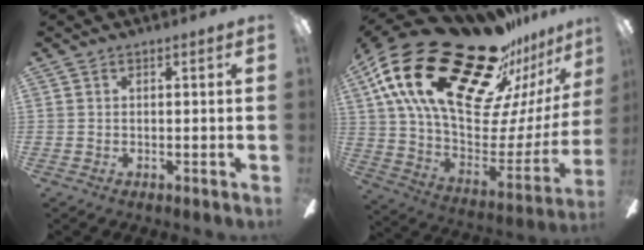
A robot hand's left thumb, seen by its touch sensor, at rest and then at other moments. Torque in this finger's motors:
{"motor_torque": [2.44, 2.57, 1.95, -0.82, 0.33]}